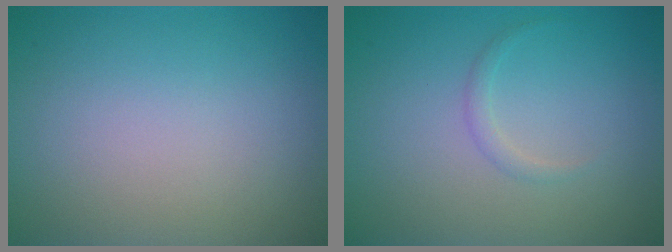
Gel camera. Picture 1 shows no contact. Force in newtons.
{"total": 0.8, "press": 0.8, "slide": 0.0}